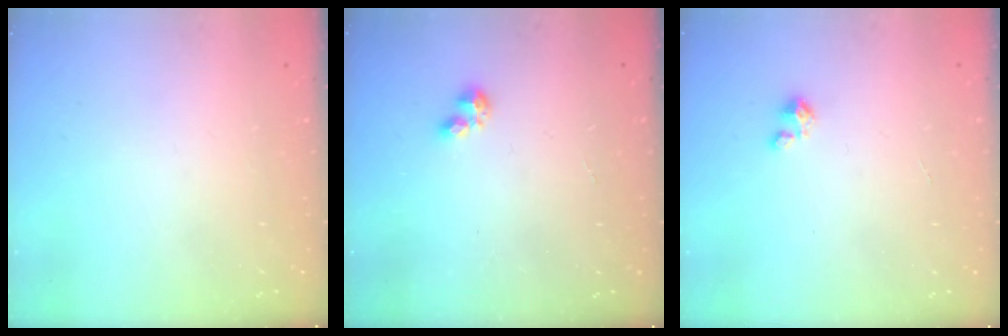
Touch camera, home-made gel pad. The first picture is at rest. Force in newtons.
{"total": 3.3, "press": 3.3, "slide": 0.6}
{"total": 3.1, "press": 3.1, "slide": 0.3}